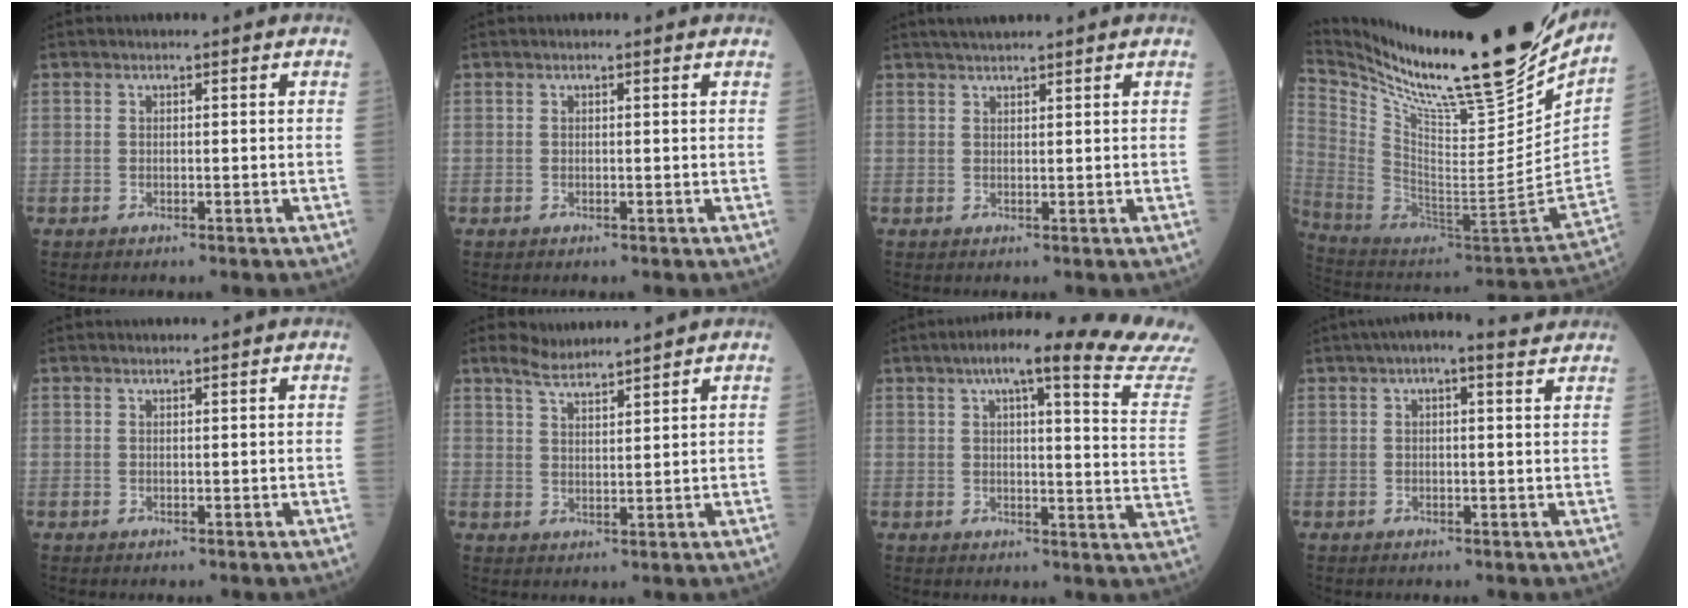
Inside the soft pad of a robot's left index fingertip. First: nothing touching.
{"total": 0.7, "force": [0.6, 0.2, 0.4], "torque": [-0.011, 0.007, 0.007]}
{"total": 4.0, "force": [3.5, 0.1, 1.8], "torque": [-0.029, 0.028, 0.060]}
{"total": 28.3, "force": [22.9, 2.2, 16.6], "torque": [-0.289, -0.071, 0.373]}
{"total": 1.2, "force": [1.1, 0.0, 0.5], "torque": [-0.005, 0.012, 0.019]}
{"total": 4.2, "force": [4.0, 0.2, 1.3], "torque": [-0.035, 0.013, 0.081]}
{"total": 19.6, "force": [17.5, -1.1, 8.9], "torque": [-0.116, -0.066, 0.195]}
{"total": 8.0, "force": [6.3, 1.7, 4.6], "torque": [-0.076, 0.032, 0.077]}